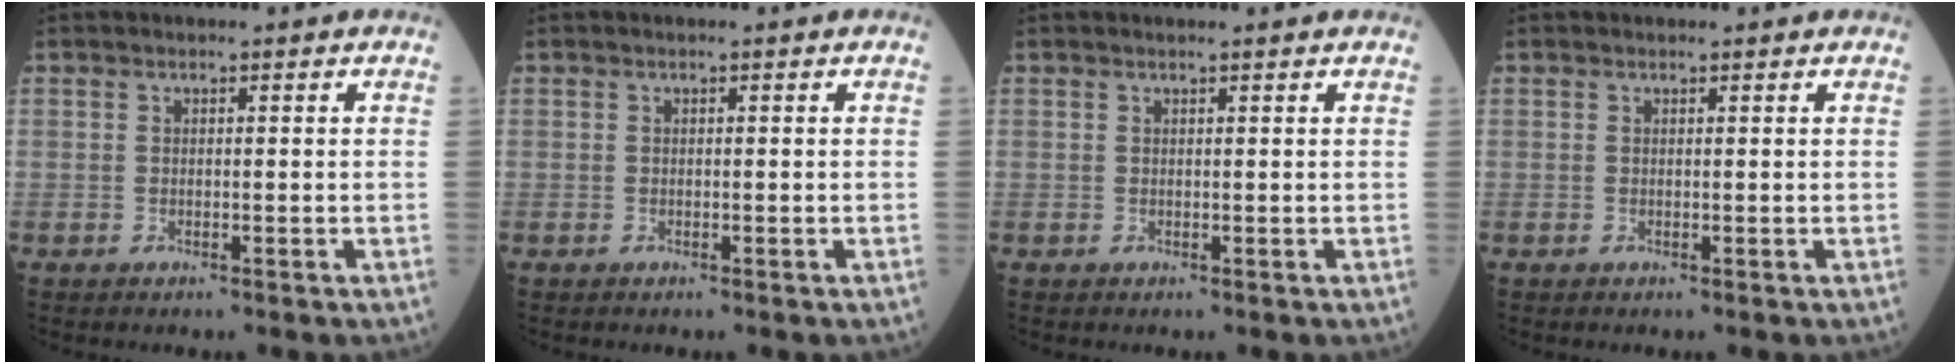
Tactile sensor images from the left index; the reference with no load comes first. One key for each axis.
{"total": 0.0}
{"total": 1.7, "fx": 1.6, "fy": -0.1, "fz": 0.6, "tx": -0.010, "ty": 0.005, "tz": 0.017}
{"total": 0.7, "fx": 0.7, "fy": 0.2, "fz": 0.1, "tx": -0.008, "ty": 0.002, "tz": 0.006}